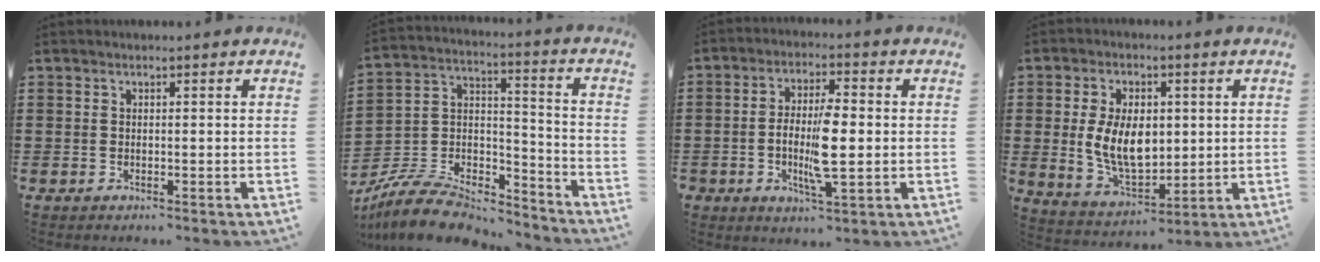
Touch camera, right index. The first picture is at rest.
{"total": 9.1, "force": [-8.3, 2.6, 2.7], "torque": [-0.062, 0.010, -0.163]}
{"total": 8.1, "force": [-1.2, 2.5, 7.7], "torque": [-0.152, -0.005, -0.024]}
{"total": 9.4, "force": [0.5, 5.8, 7.4], "torque": [-0.160, 0.005, 0.006]}